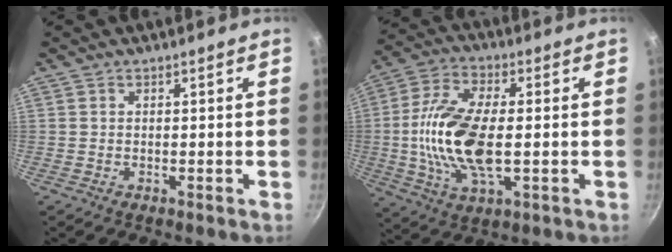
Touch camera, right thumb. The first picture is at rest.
{"total": 17.0, "force": [-1.0, 7.6, 15.1], "torque": [-0.314, 0.004, -0.018]}